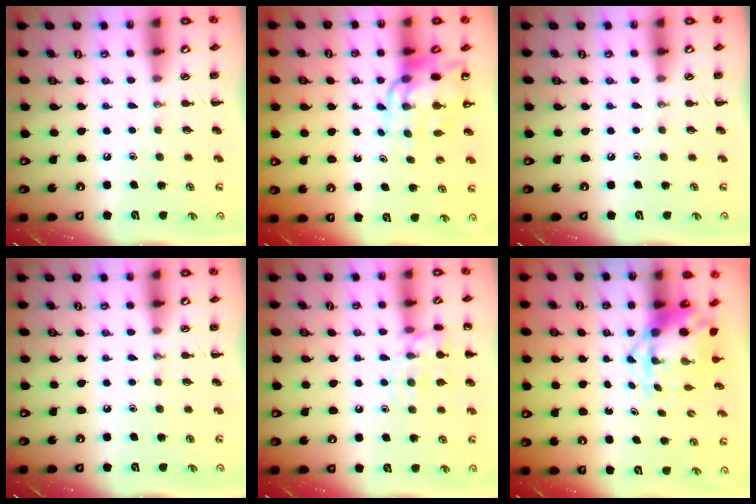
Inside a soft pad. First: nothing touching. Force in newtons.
{"total": 12.0, "press": 11.4, "slide": 3.8}
{"total": 0.0}
{"total": 0.0}
{"total": 11.7, "press": 11.7, "slide": 0.7}
{"total": 4.5, "press": 4.4, "slide": 0.9}